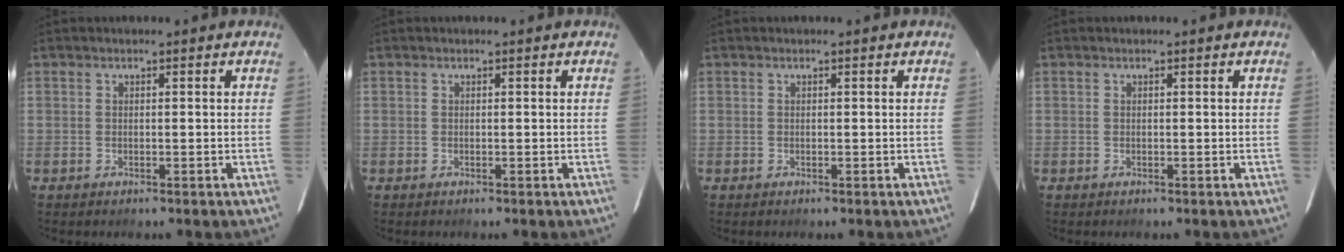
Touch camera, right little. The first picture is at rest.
{"total": 0.0}
{"total": 0.0}
{"total": 0.0}